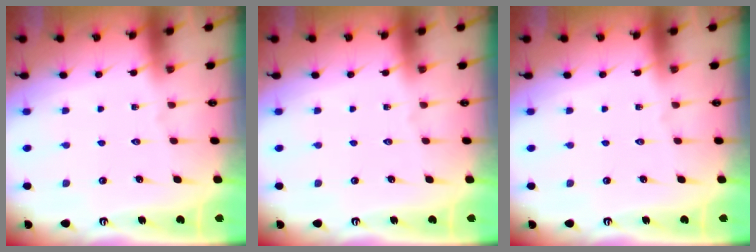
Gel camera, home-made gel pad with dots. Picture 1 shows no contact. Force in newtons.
{"total": 0.0}
{"total": 0.0}